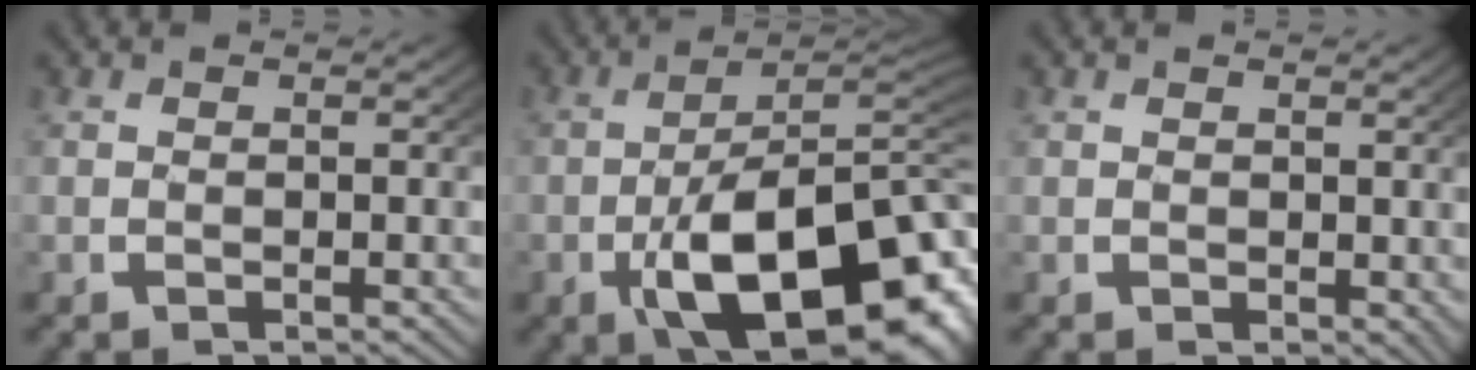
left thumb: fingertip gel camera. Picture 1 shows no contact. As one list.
[{"total": 17.5, "force": [-3.6, 10.3, 13.6], "torque": [-0.215, -0.069, -0.023]}, {"total": 1.0, "force": [0.5, 0.7, 0.6], "torque": [0.001, -0.005, 0.016]}]